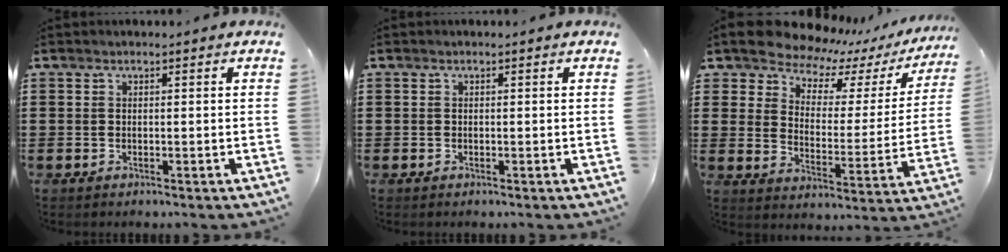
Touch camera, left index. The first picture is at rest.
{"total": 0.0}
{"total": 7.4, "force": [7.1, 1.9, 0.9], "torque": [-0.054, -0.057, 0.124]}